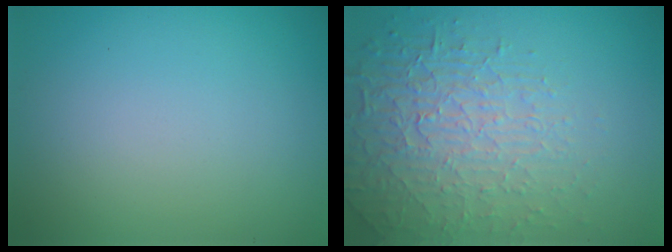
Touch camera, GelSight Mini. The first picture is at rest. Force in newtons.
{"total": 4.2, "press": 4.0, "slide": 1.3}